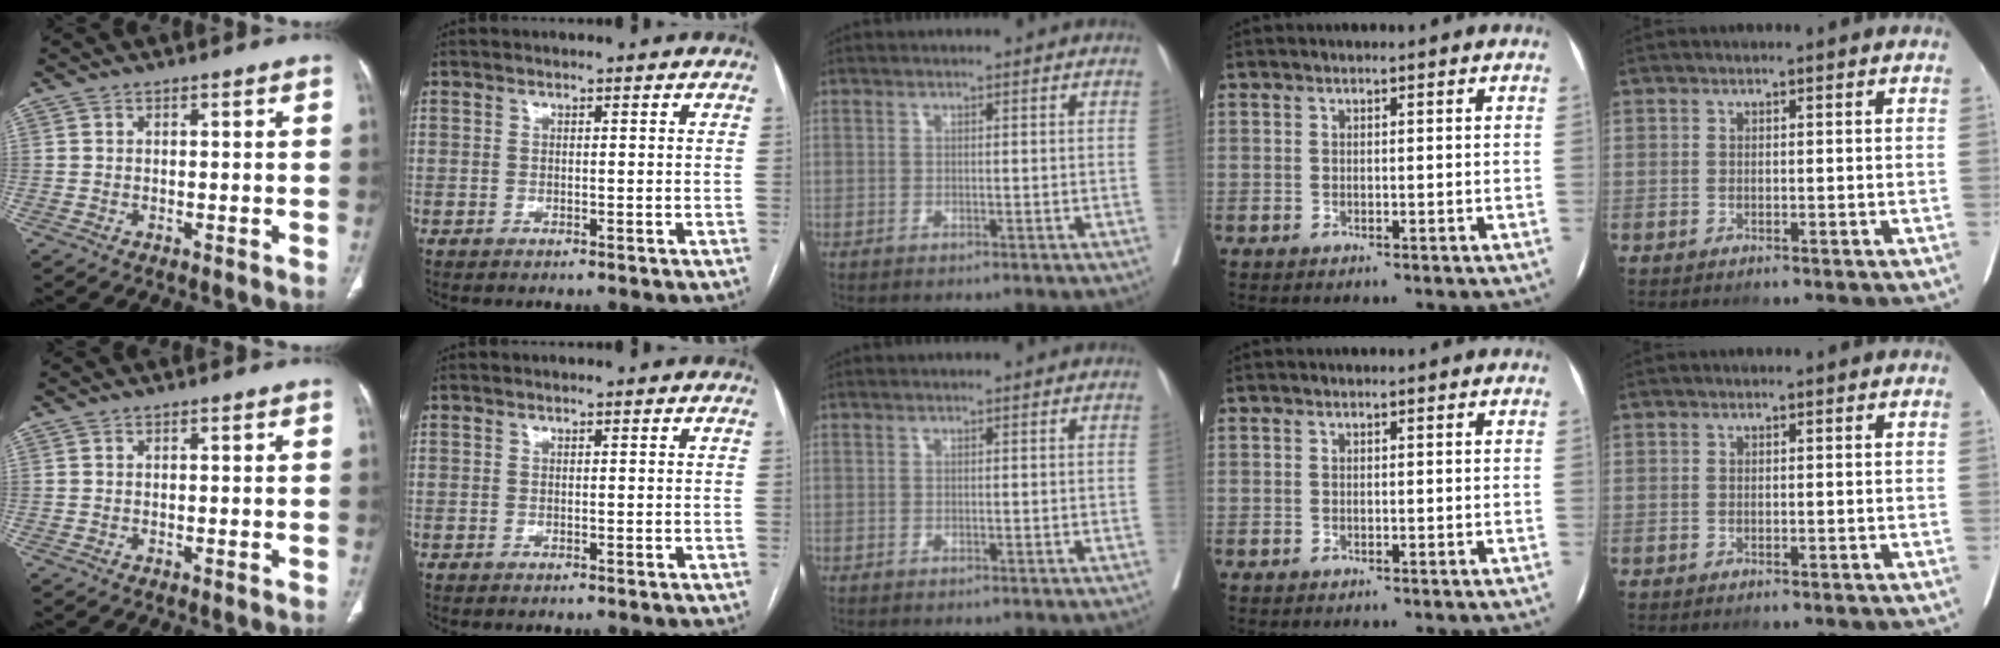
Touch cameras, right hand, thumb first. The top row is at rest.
{}